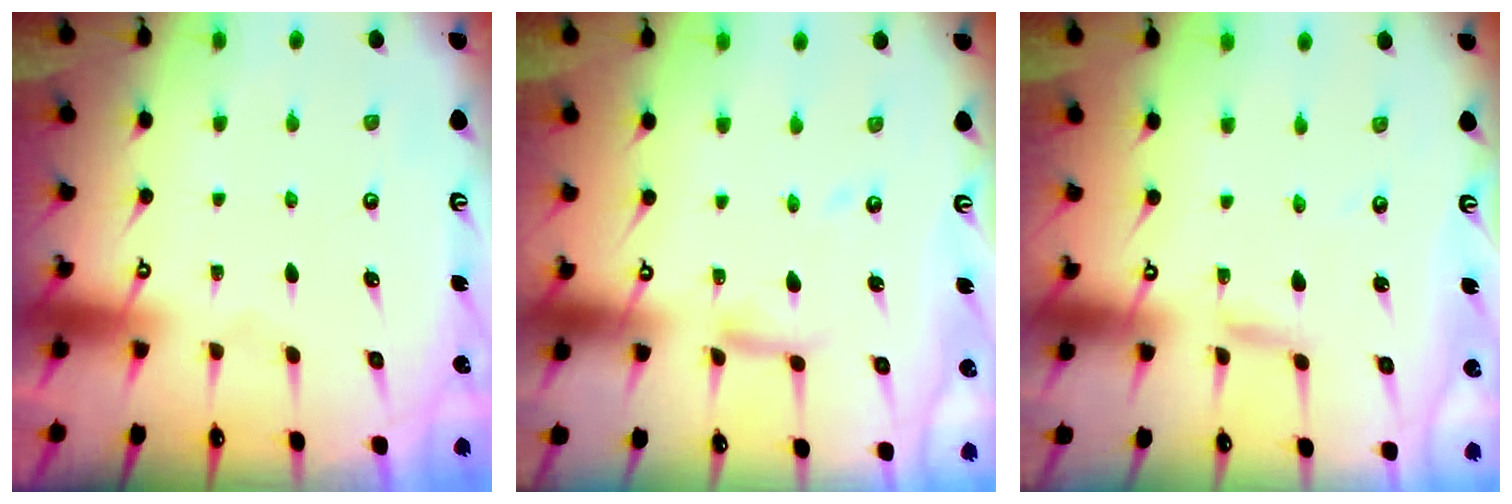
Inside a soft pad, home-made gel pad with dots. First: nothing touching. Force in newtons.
{"total": 7.1, "press": 7.1, "slide": 0.5}
{"total": 2.7, "press": 2.7, "slide": 0.2}